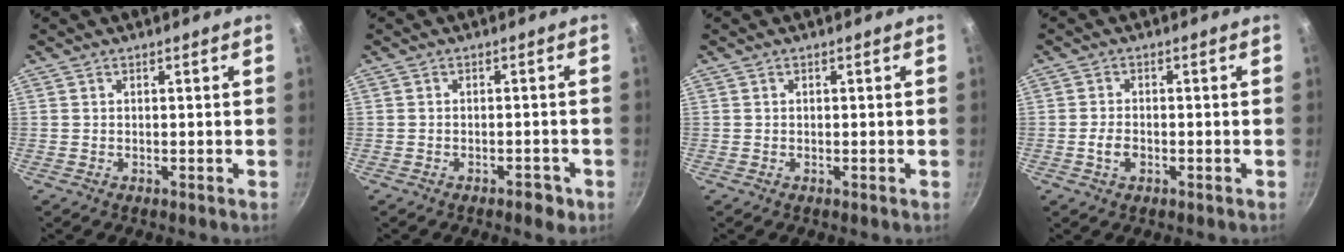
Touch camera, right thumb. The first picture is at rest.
{"total": 3.2, "force": [-1.8, 1.6, 2.1], "torque": [-0.020, 0.020, -0.014]}
{"total": 0.0}
{"total": 3.0, "force": [-1.0, 1.9, 2.1], "torque": [-0.040, 0.011, -0.020]}